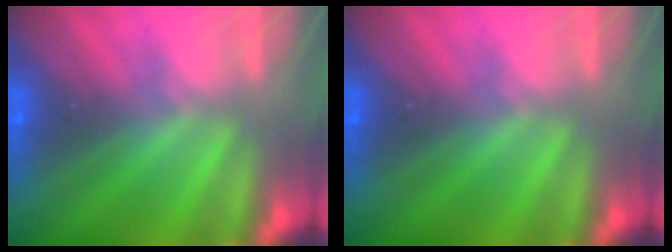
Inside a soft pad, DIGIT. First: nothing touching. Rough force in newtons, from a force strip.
{"total": 0.0}